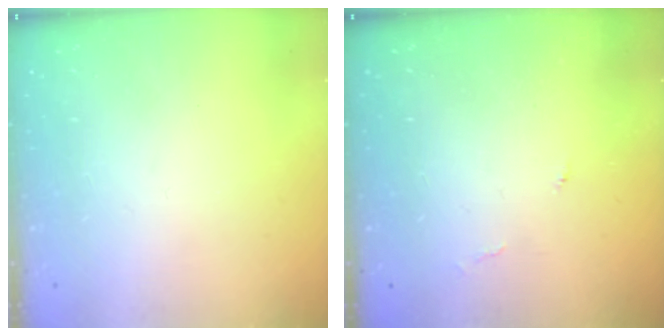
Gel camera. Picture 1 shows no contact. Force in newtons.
{"total": 3.8, "press": 3.8, "slide": 0.4}